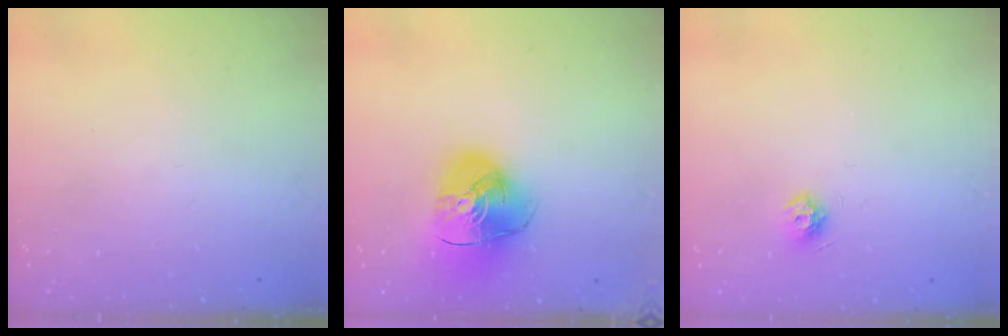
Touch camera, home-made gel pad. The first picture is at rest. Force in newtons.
{"total": 14.6, "press": 14.4, "slide": 2.1}
{"total": 7.6, "press": 7.5, "slide": 1.1}